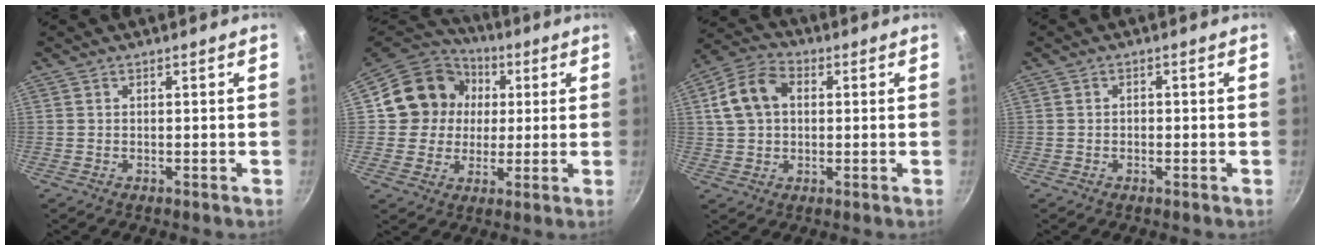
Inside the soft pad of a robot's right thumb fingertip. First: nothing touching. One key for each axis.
{"total": 15.1, "fx": 2.7, "fy": 13.8, "fz": 5.6, "tx": -0.072, "ty": 0.022, "tz": 0.037}
{"total": 10.2, "fx": 1.9, "fy": 7.3, "fz": 6.9, "tx": -0.113, "ty": 0.020, "tz": 0.023}
{"total": 0.9, "fx": -0.4, "fy": 0.7, "fz": 0.4, "tx": -0.006, "ty": 0.002, "tz": -0.005}